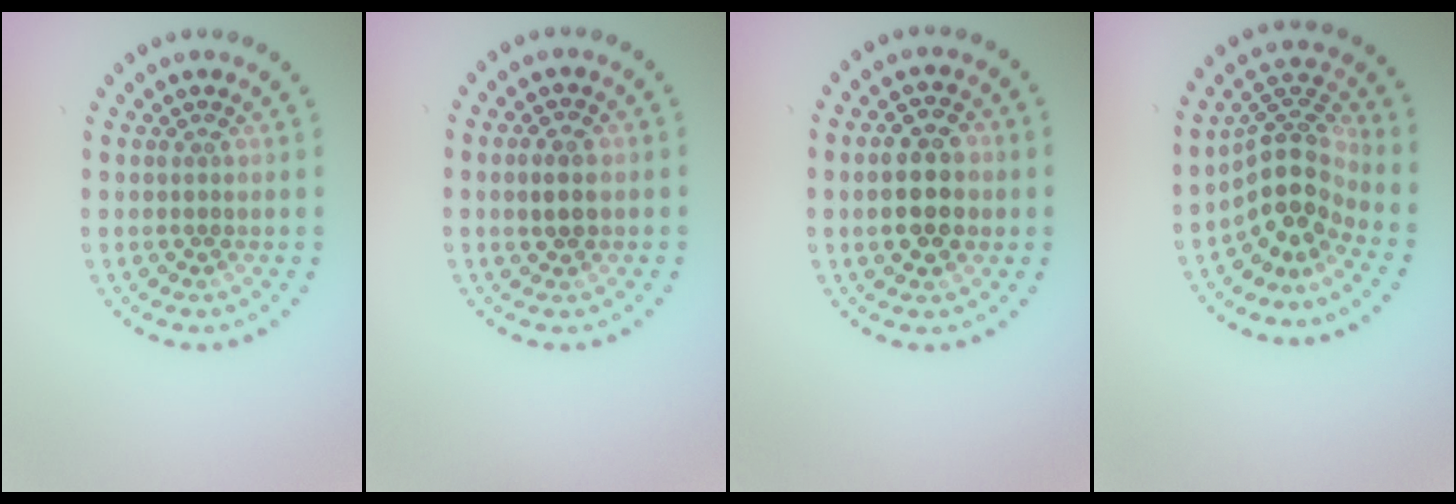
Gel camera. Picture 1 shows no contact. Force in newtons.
{"total": 1.8, "press": 1.8, "slide": 0.1}
{"total": 4.9, "press": 4.9, "slide": 0.2}
{"total": 4.8, "press": 3.6, "slide": 3.2}